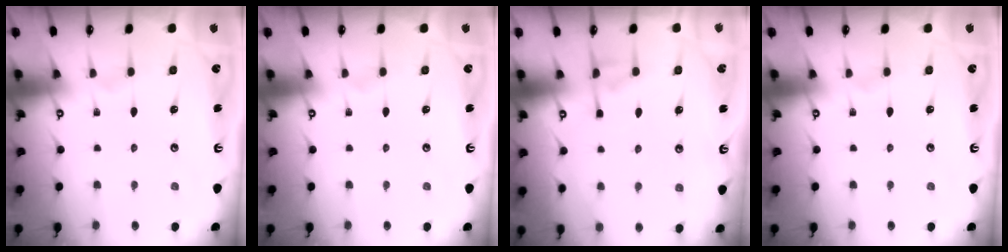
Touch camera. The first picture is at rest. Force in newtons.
{"total": 0.0}
{"total": 4.5, "press": 4.4, "slide": 0.7}
{"total": 0.0}